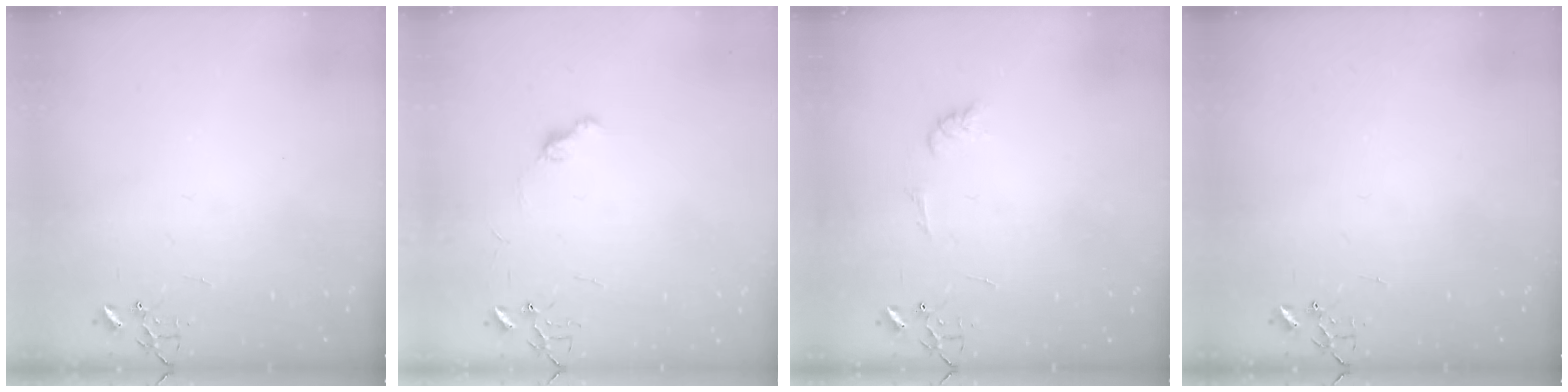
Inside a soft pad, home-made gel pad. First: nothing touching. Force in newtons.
{"total": 5.8, "press": 5.7, "slide": 0.6}
{"total": 5.9, "press": 5.9, "slide": 0.6}
{"total": 0.0}